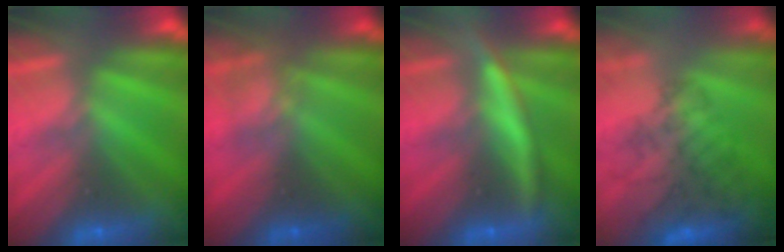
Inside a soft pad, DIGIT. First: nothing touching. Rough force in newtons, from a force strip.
{"total": 2.6}
{"total": 2.9}
{"total": 4.7}